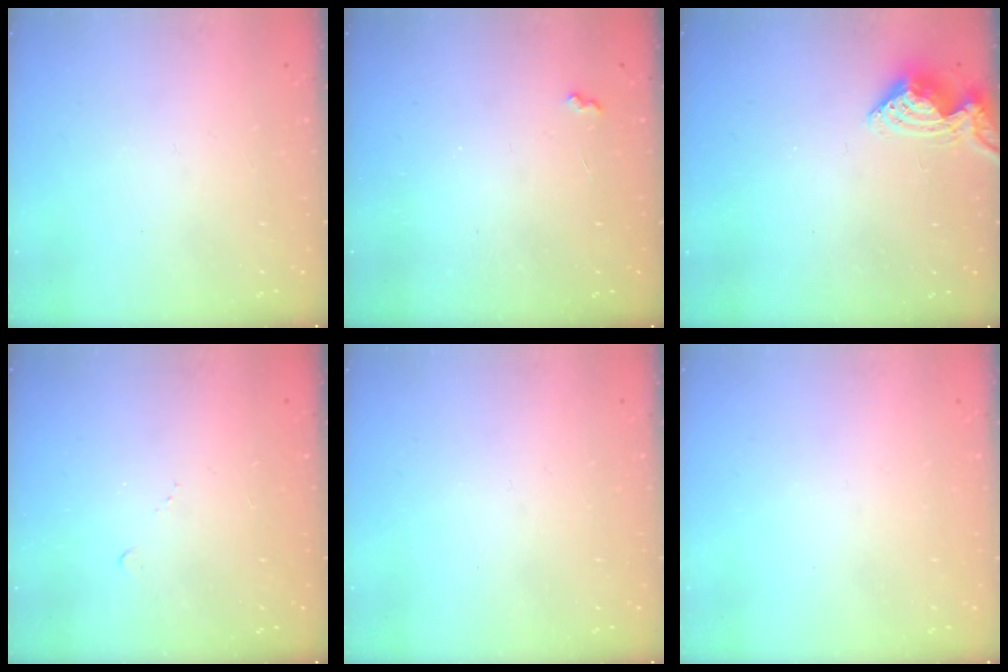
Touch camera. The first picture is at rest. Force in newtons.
{"total": 3.9, "press": 3.8, "slide": 0.5}
{"total": 8.2, "press": 8.2, "slide": 0.6}
{"total": 4.0, "press": 4.0, "slide": 0.6}
{"total": 0.0}
{"total": 0.0}